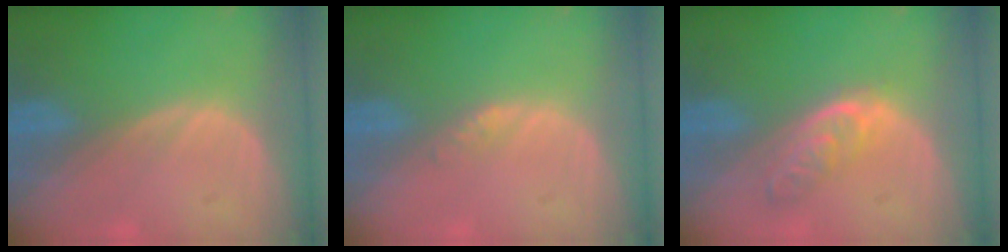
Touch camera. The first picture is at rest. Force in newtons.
{"total": 1.1, "press": 1.1, "slide": 0.1}
{"total": 4.7, "press": 4.4, "slide": 1.6}